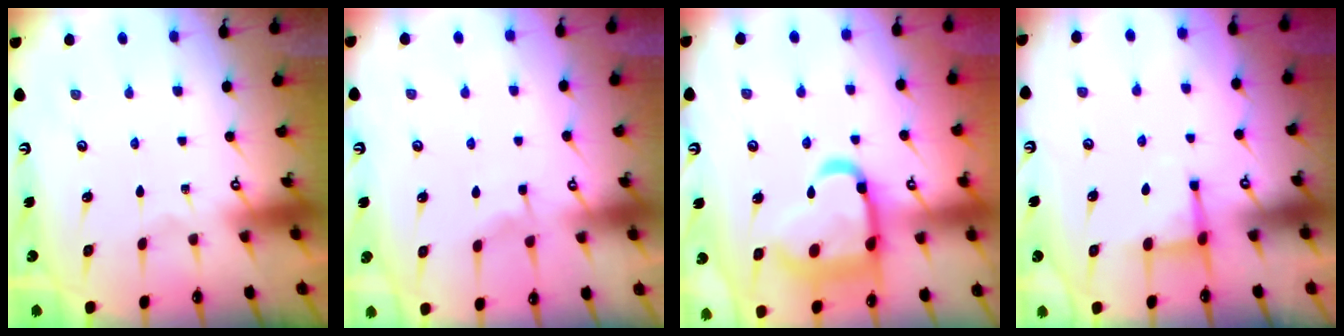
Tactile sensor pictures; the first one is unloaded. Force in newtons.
{"total": 4.0, "press": 3.9, "slide": 0.5}
{"total": 18.9, "press": 18.8, "slide": 1.8}
{"total": 2.9, "press": 2.8, "slide": 0.7}